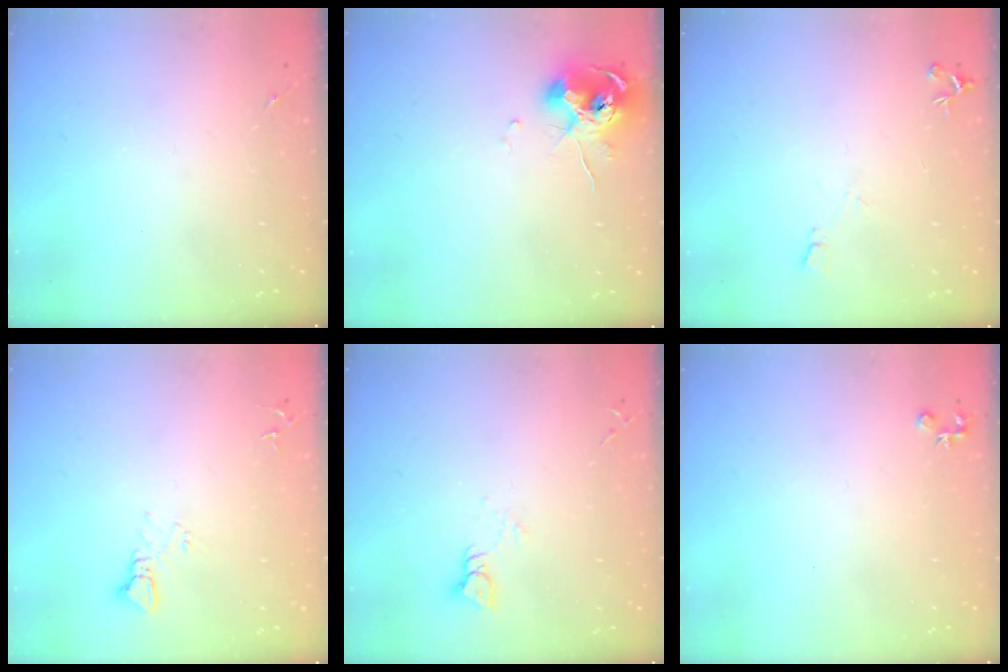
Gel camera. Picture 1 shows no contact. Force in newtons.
{"total": 10.3, "press": 10.2, "slide": 1.1}
{"total": 4.4, "press": 4.3, "slide": 0.9}
{"total": 3.4, "press": 3.4, "slide": 0.4}
{"total": 3.6, "press": 3.6, "slide": 0.4}
{"total": 3.7, "press": 3.6, "slide": 0.4}